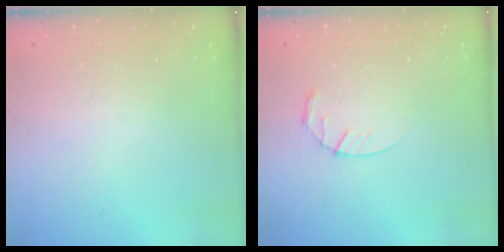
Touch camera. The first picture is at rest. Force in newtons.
{"total": 3.9, "press": 3.9, "slide": 0.5}